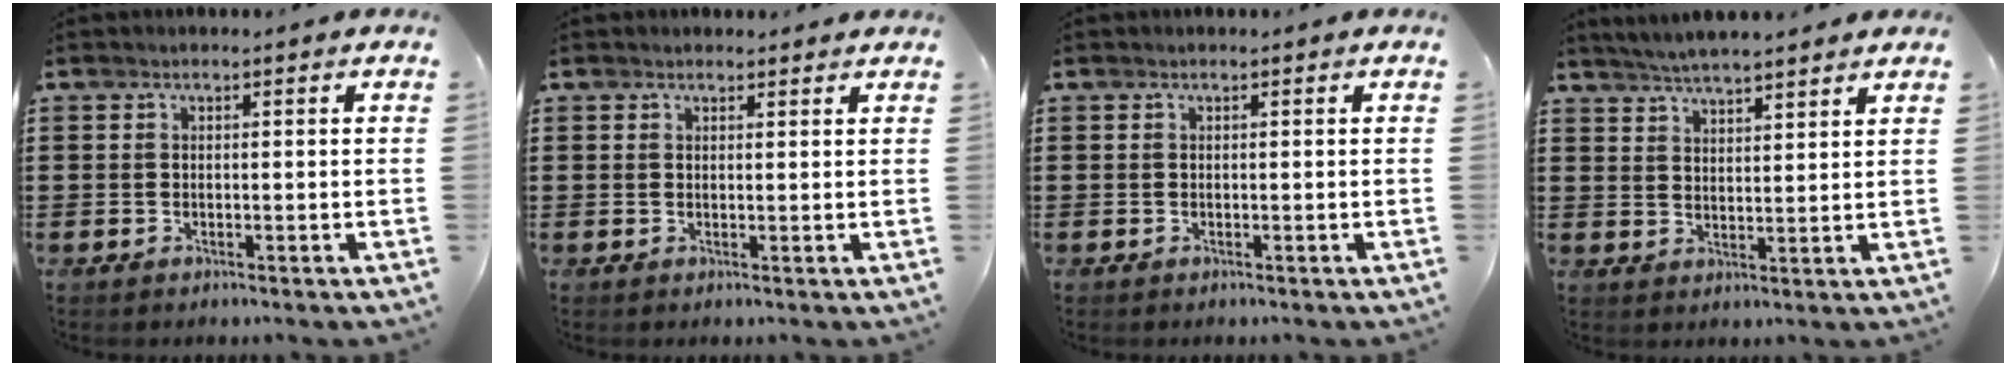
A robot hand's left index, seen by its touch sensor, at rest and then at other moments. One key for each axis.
{"total": 1.0, "fx": 0.9, "fy": 0.3, "fz": 0.1, "tx": -0.004, "ty": 0.001, "tz": 0.018}
{"total": 0.0}
{"total": 4.0, "fx": 3.9, "fy": -0.3, "fz": 0.9, "tx": -0.030, "ty": -0.012, "tz": 0.069}